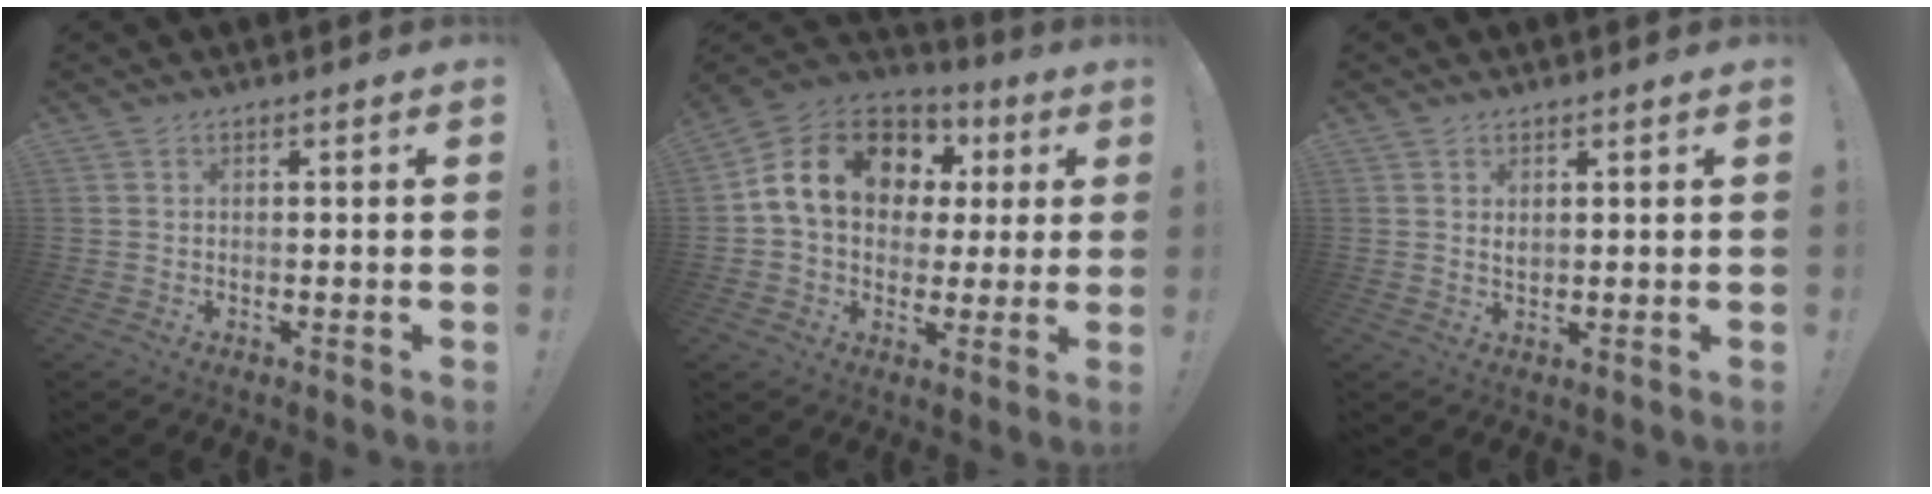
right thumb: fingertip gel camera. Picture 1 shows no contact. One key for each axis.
{"total": 17.6, "fx": 5.8, "fy": 12.9, "fz": 10.5, "tx": -0.167, "ty": -0.008, "tz": 0.117}
{"total": 1.3, "fx": 0.8, "fy": 0.6, "fz": 0.7, "tx": -0.005, "ty": -0.004, "tz": 0.014}